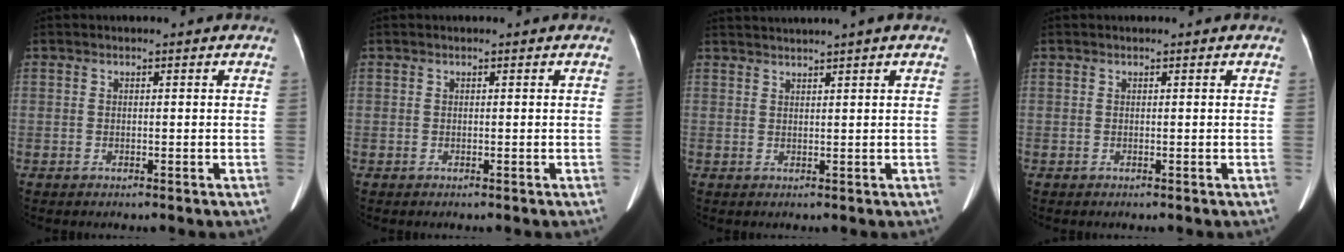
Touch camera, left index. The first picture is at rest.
{"total": 0.0}
{"total": 3.8, "force": [3.2, -1.3, 1.7], "torque": [-0.021, 0.022, 0.057]}
{"total": 0.0}